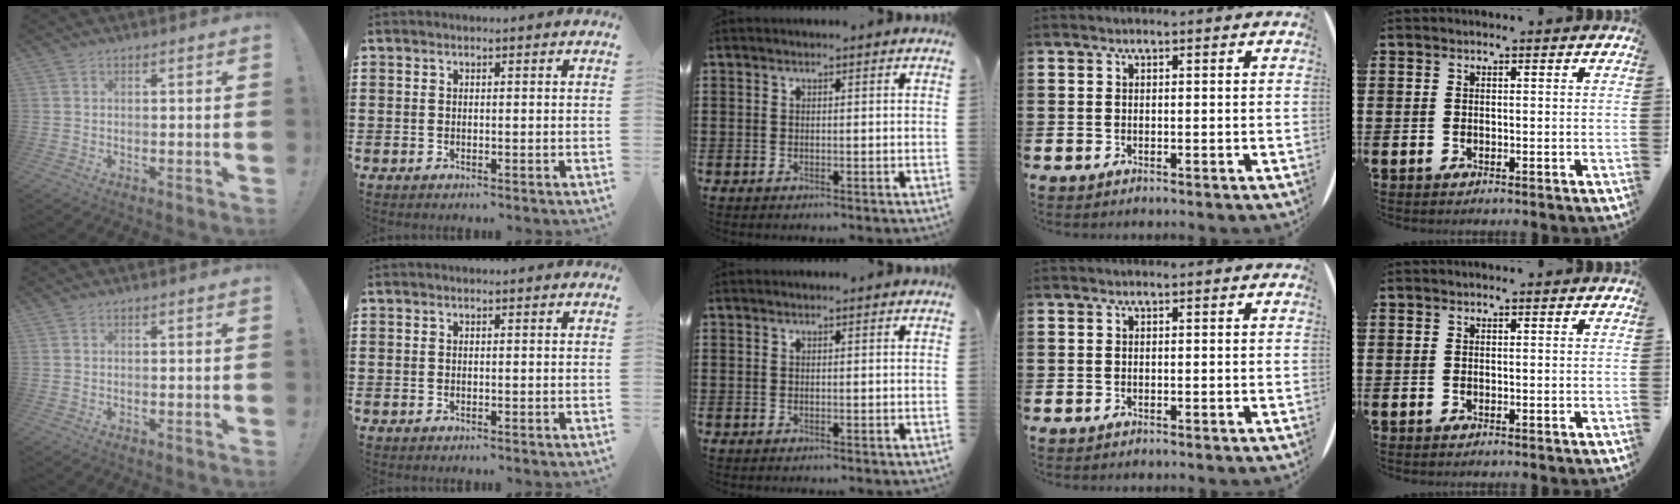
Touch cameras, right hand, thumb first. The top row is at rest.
{}